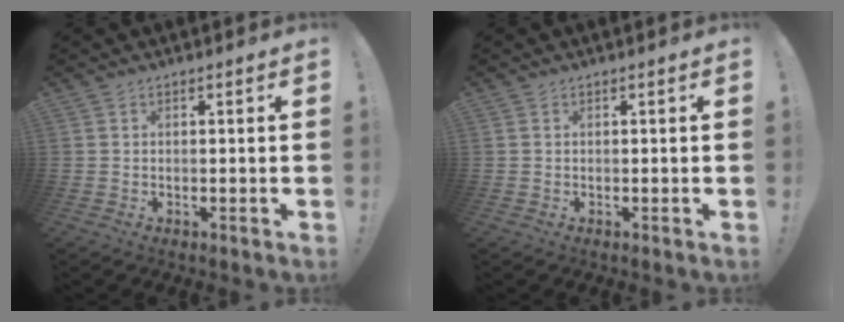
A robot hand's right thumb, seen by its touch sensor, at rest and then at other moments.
{"total": 0.0}